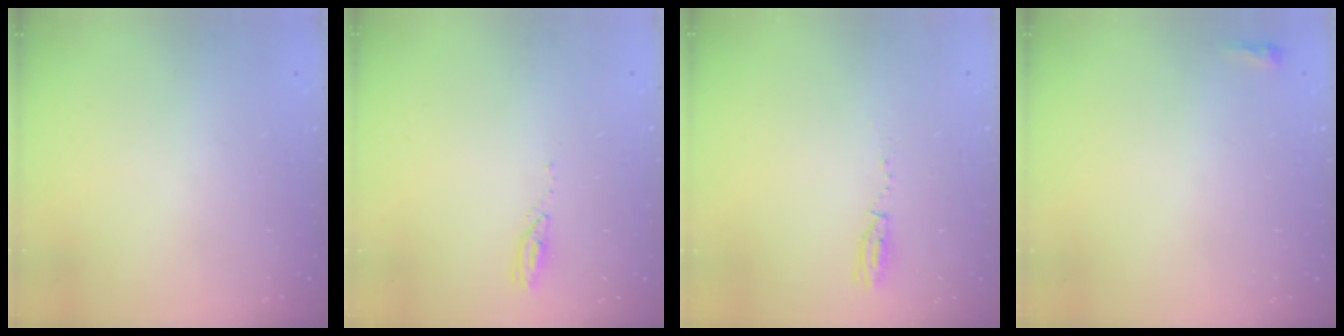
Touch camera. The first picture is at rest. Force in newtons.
{"total": 3.0, "press": 3.0, "slide": 0.2}
{"total": 17.0, "press": 5.1, "slide": 16.2}
{"total": 2.4, "press": 2.4, "slide": 0.6}